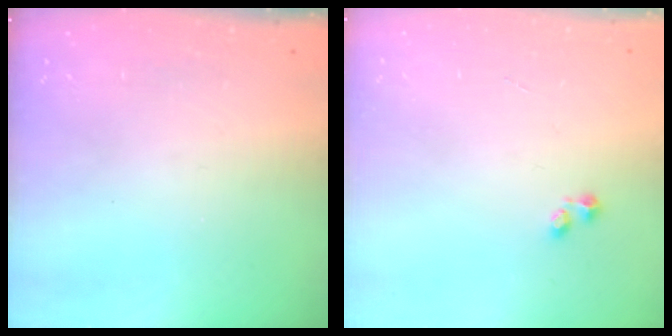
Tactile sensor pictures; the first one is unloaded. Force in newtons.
{"total": 1.2, "press": 1.1, "slide": 0.5}